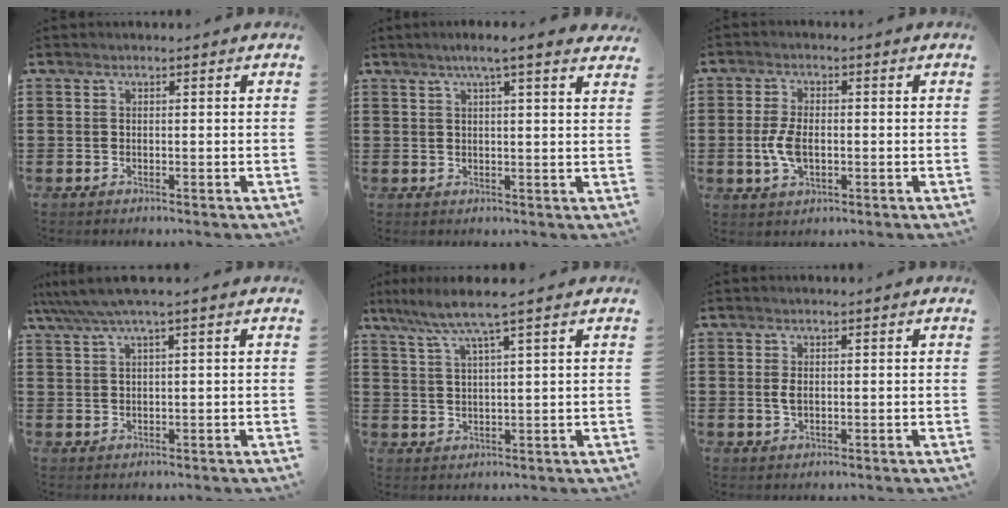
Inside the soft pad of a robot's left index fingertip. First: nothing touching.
{"total": 3.9, "force": [2.7, -0.1, 2.8], "torque": [-0.061, 0.002, 0.046]}
{"total": 5.3, "force": [-0.6, 2.7, 4.5], "torque": [-0.110, -0.004, -0.017]}
{"total": 3.2, "force": [1.6, -0.1, 2.8], "torque": [-0.058, 0.001, 0.027]}
{"total": 5.3, "force": [3.6, -0.1, 3.9], "torque": [-0.088, -0.009, 0.059]}
{"total": 1.8, "force": [0.2, 0.9, 1.6], "torque": [-0.041, 0.002, -0.001]}